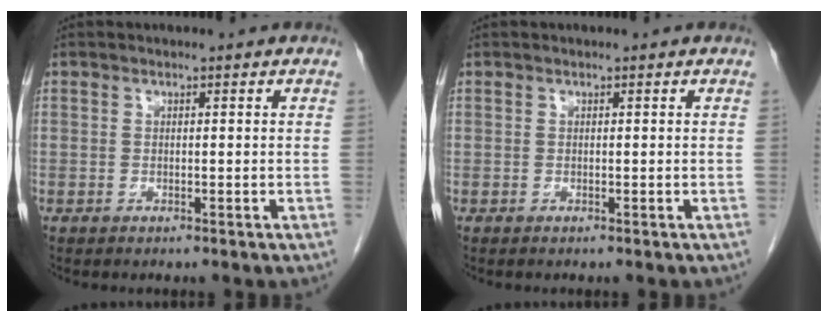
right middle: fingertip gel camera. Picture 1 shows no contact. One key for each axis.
{"total": 0.0}